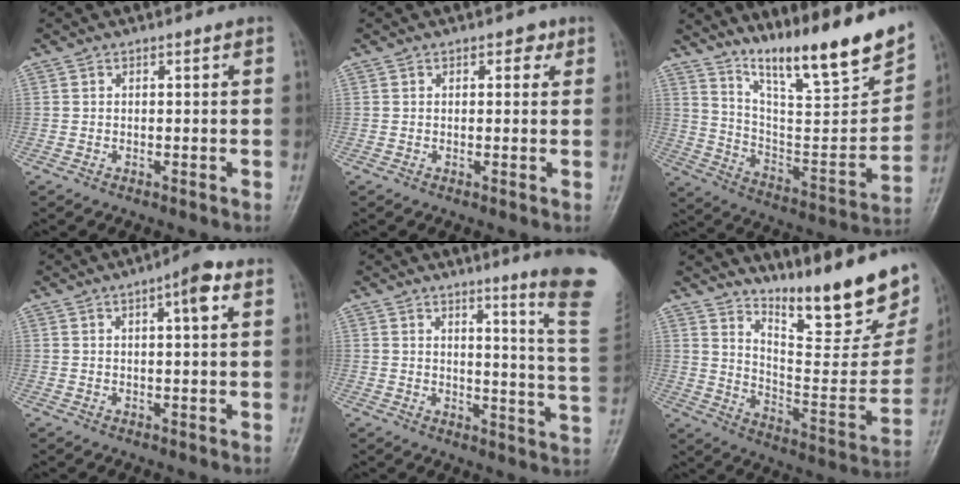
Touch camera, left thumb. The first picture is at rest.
{"total": 2.1, "force": [1.0, 1.3, 1.3], "torque": [-0.004, 0.000, 0.009]}
{"total": 21.5, "force": [16.0, 2.7, 14.2], "torque": [-0.190, -0.084, 0.274]}
{"total": 5.4, "force": [2.1, 1.3, 4.8], "torque": [-0.068, 0.006, 0.026]}
{"total": 14.8, "force": [9.8, -0.5, 11.2], "torque": [-0.131, -0.089, 0.111]}
{"total": 24.1, "force": [17.7, 5.3, 15.5], "torque": [-0.200, -0.120, 0.265]}